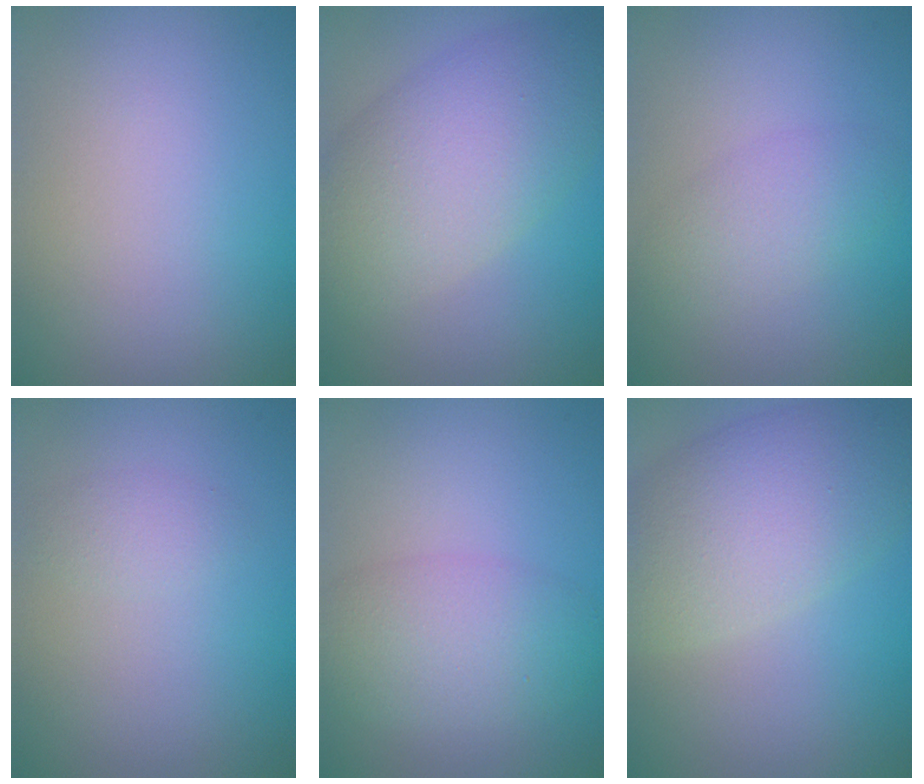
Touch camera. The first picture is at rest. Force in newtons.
{"total": 8.1, "press": 8.1, "slide": 0.4}
{"total": 2.7, "press": 2.7, "slide": 0.1}
{"total": 1.1, "press": 1.1, "slide": 0.1}
{"total": 4.5, "press": 4.5, "slide": 0.1}
{"total": 7.4, "press": 7.4, "slide": 0.4}